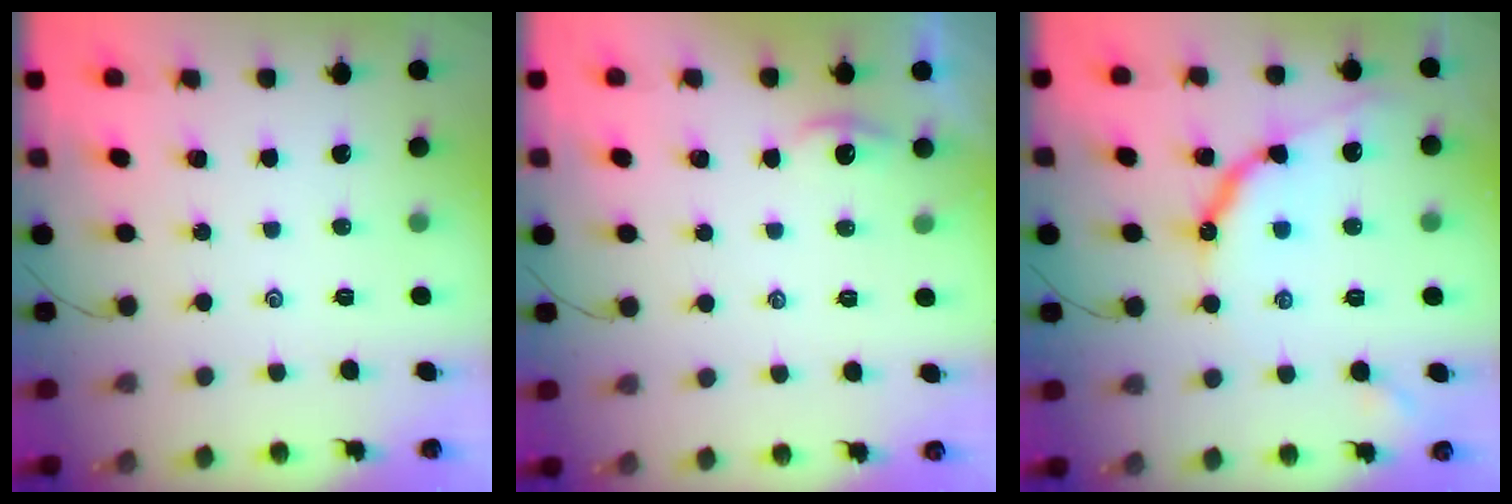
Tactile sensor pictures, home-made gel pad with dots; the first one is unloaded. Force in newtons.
{"total": 2.0, "press": 2.0, "slide": 0.1}
{"total": 10.4, "press": 10.4, "slide": 0.8}